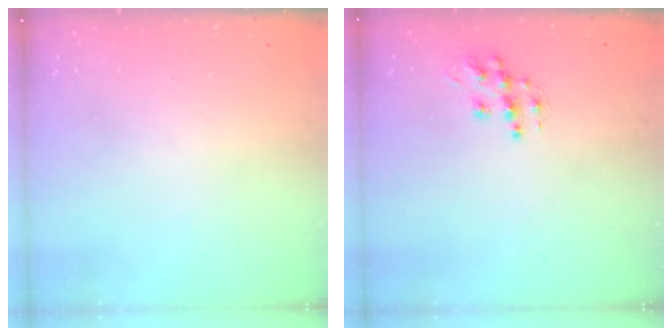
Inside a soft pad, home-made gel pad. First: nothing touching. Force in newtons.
{"total": 9.8, "press": 9.8, "slide": 0.6}